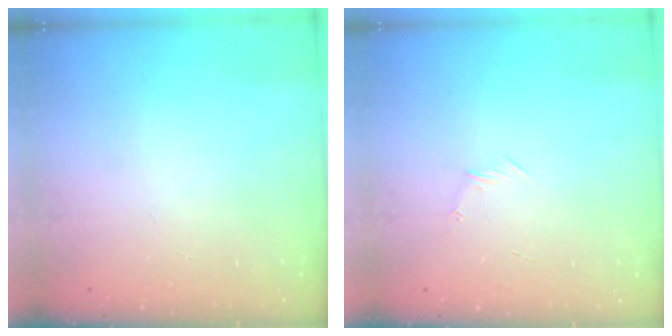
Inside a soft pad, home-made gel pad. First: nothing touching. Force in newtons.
{"total": 3.4, "press": 3.3, "slide": 0.9}